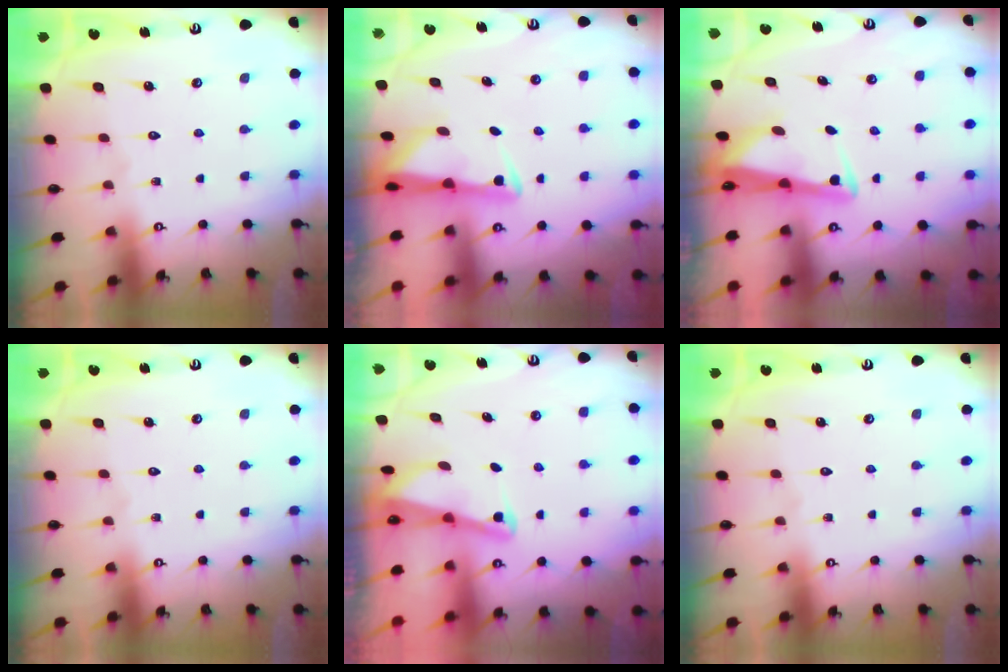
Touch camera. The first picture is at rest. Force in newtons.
{"total": 3.2, "press": 3.1, "slide": 0.5}
{"total": 2.9, "press": 2.8, "slide": 0.7}
{"total": 0.0}
{"total": 2.0, "press": 2.0, "slide": 0.4}
{"total": 0.0}